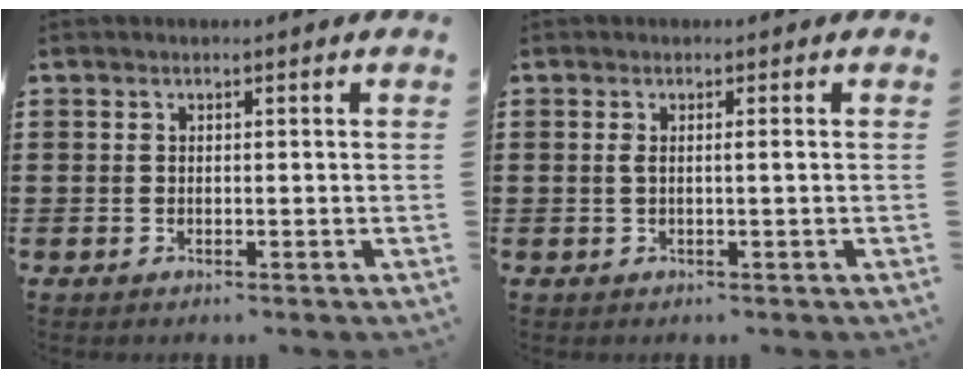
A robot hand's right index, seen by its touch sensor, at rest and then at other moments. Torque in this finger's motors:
{"motor_torque": [0.54, -0.32, 0.01, 0.06]}